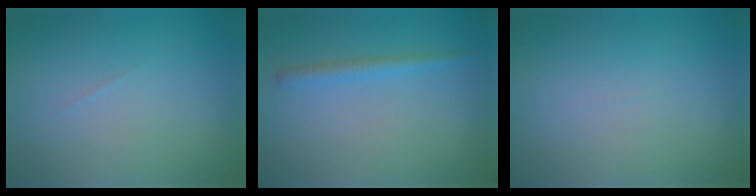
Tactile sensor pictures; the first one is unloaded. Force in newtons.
{"total": 1.5, "press": 1.5, "slide": 0.1}
{"total": 0.0}